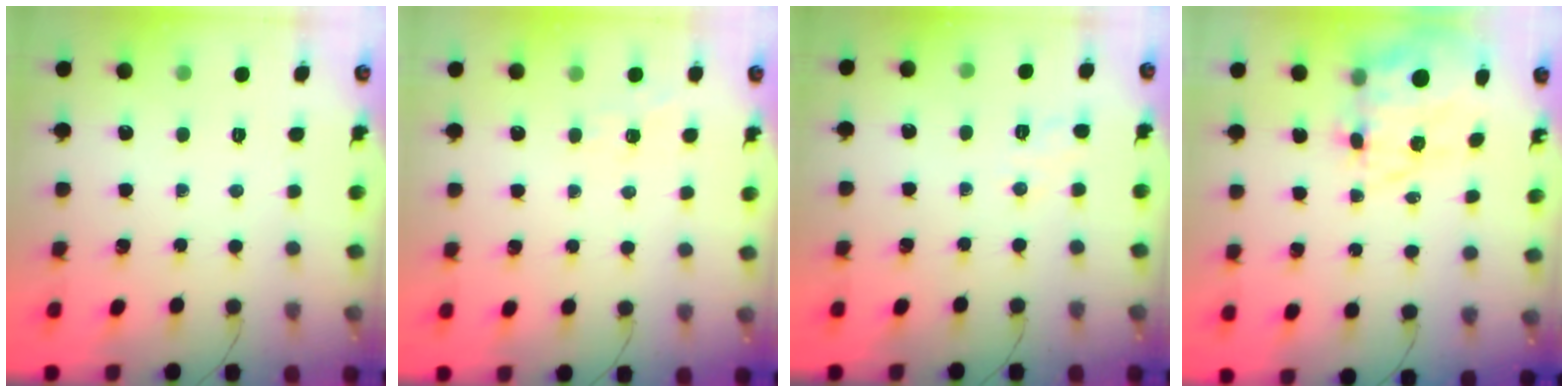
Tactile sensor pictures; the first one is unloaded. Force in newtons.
{"total": 2.3, "press": 1.6, "slide": 1.7}
{"total": 1.4, "press": 0.7, "slide": 1.2}
{"total": 7.5, "press": 6.9, "slide": 2.9}